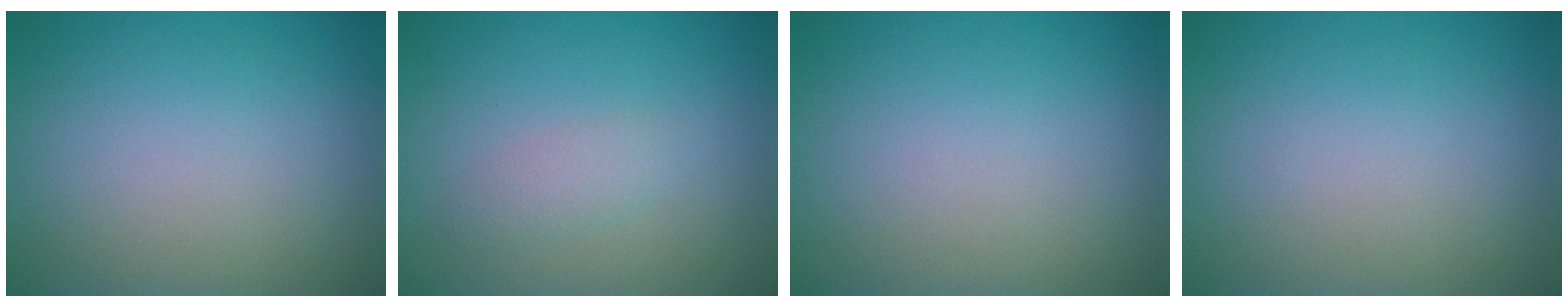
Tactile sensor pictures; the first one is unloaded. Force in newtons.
{"total": 1.3, "press": 1.3, "slide": 0.1}
{"total": 0.0}
{"total": 0.0}